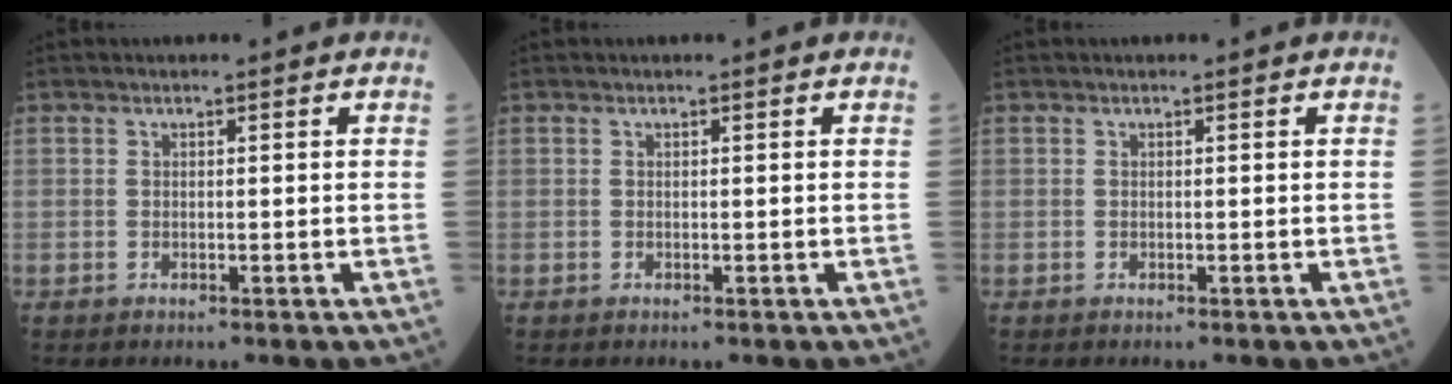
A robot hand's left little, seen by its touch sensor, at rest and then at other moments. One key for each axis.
{"total": 0.0}
{"total": 0.0}